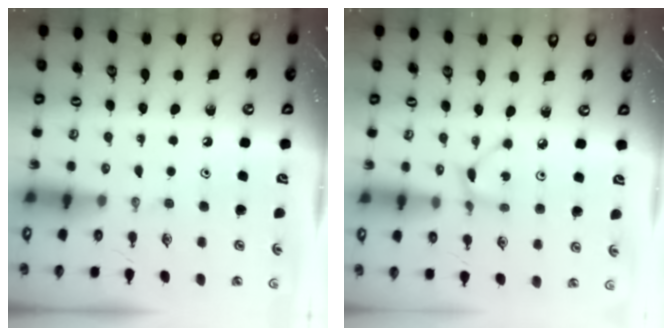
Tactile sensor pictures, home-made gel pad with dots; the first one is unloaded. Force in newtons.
{"total": 1.9, "press": 1.9, "slide": 0.2}